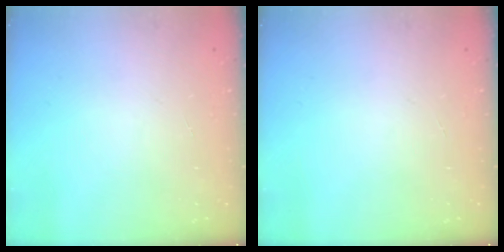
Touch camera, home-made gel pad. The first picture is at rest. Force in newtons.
{"total": 0.0}